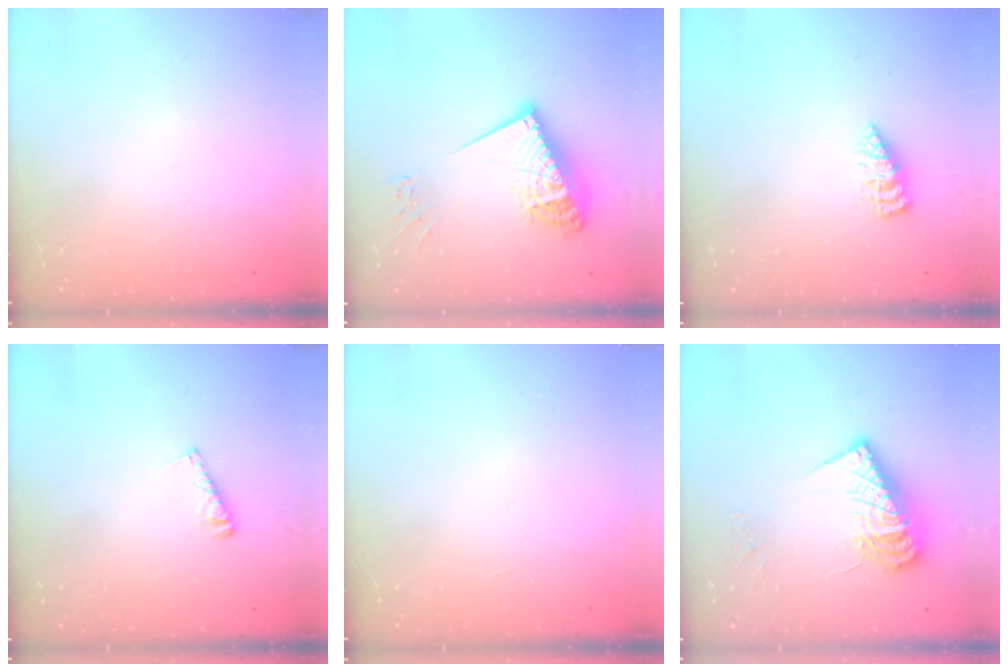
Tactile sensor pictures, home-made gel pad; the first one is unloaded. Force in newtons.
{"total": 17.6, "press": 17.5, "slide": 2.1}
{"total": 2.4, "press": 2.4, "slide": 0.3}
{"total": 3.4, "press": 3.3, "slide": 0.5}
{"total": 0.0}
{"total": 14.0, "press": 13.9, "slide": 1.2}